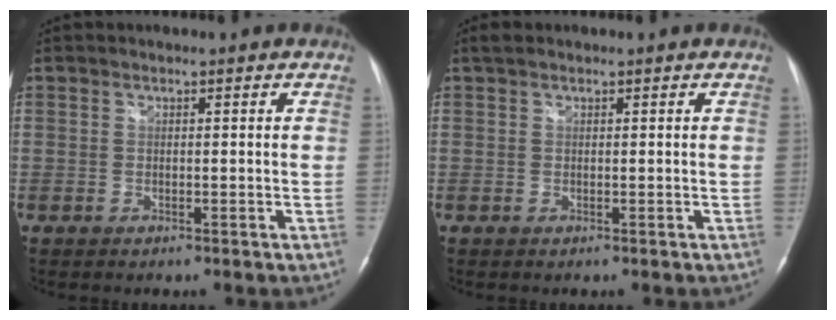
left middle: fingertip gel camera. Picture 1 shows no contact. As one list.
[{"total": 1.2, "force": [0.9, 0.5, 0.5], "torque": [-0.012, 0.017, 0.016]}]